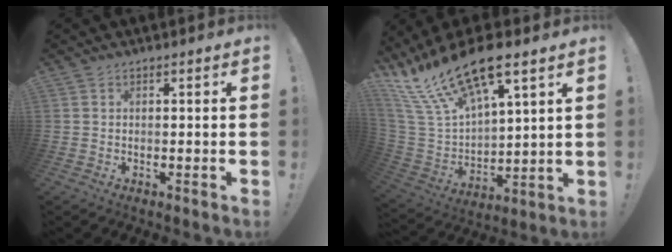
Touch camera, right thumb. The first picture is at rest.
{"total": 21.2, "force": [14.8, 7.7, 13.0], "torque": [-0.252, -0.099, 0.263]}